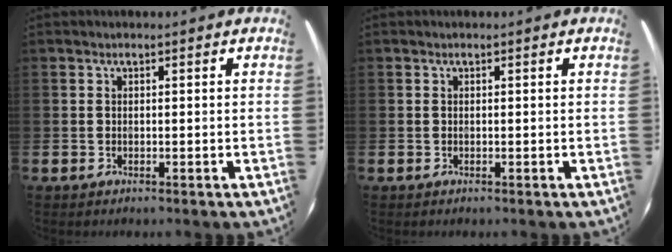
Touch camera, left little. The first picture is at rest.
{"total": 0.0}